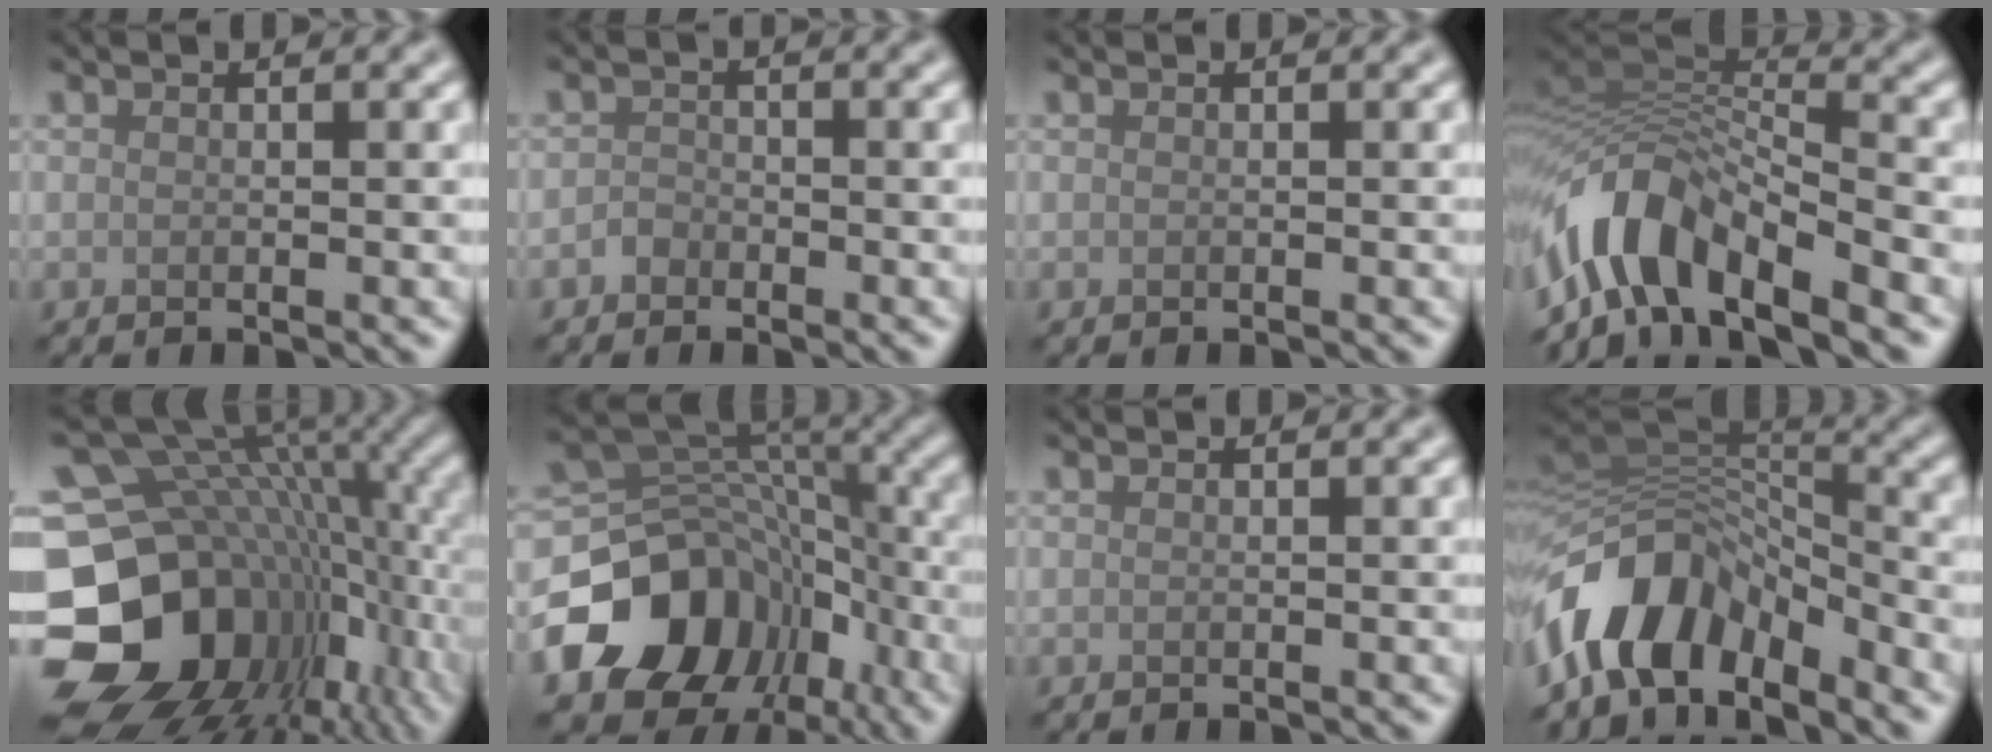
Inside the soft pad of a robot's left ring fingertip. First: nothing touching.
{"total": 1.1, "force": [-0.7, 0.8, 0.1], "torque": [0.000, 0.003, -0.016]}
{"total": 0.0}
{"total": 8.7, "force": [-5.4, 3.5, 5.9], "torque": [-0.093, 0.009, -0.110]}
{"total": 19.7, "force": [-4.6, 15.0, 11.9], "torque": [-0.220, -0.014, -0.047]}
{"total": 13.0, "force": [-6.1, 9.9, 5.7], "torque": [-0.119, -0.015, -0.095]}
{"total": 0.0}
{"total": 9.5, "force": [-6.1, 4.7, 5.5], "torque": [-0.090, 0.003, -0.118]}